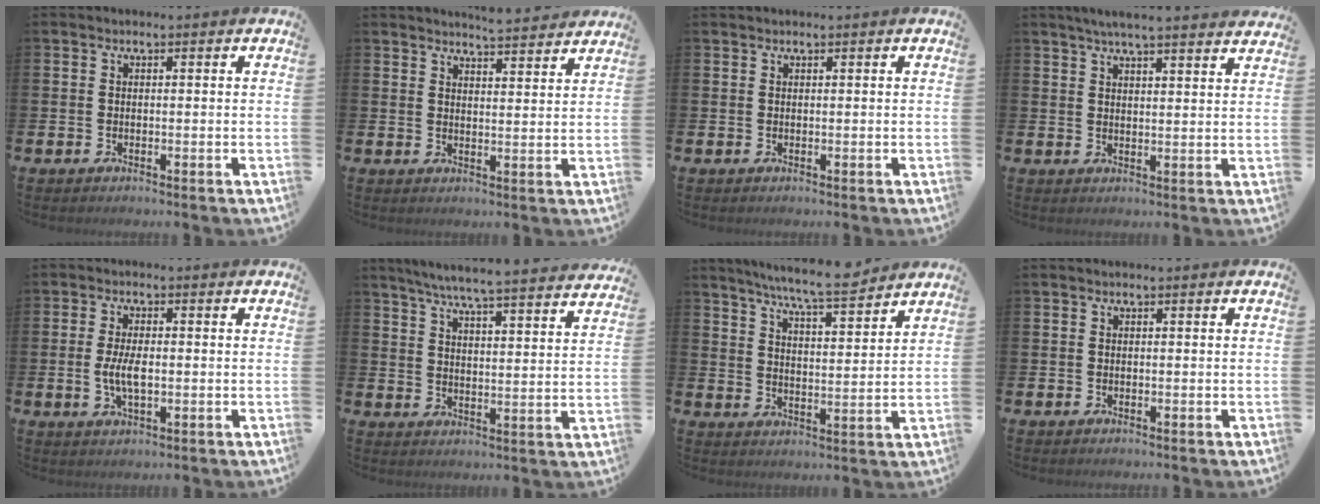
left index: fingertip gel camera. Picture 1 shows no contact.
{"total": 4.6, "force": [4.6, -0.4, 0.1], "torque": [-0.002, -0.032, 0.081]}
{"total": 0.5, "force": [0.5, 0.0, 0.0], "torque": [0.000, 0.001, 0.009]}
{"total": 4.8, "force": [4.6, -0.3, 1.4], "torque": [-0.037, -0.015, 0.081]}
{"total": 4.3, "force": [-0.3, 1.9, 3.8], "torque": [-0.078, 0.001, -0.008]}
{"total": 6.4, "force": [6.1, -0.2, 2.0], "torque": [-0.055, -0.044, 0.103]}
{"total": 7.6, "force": [7.2, -0.1, 2.5], "torque": [-0.067, -0.041, 0.127]}
{"total": 0.0}